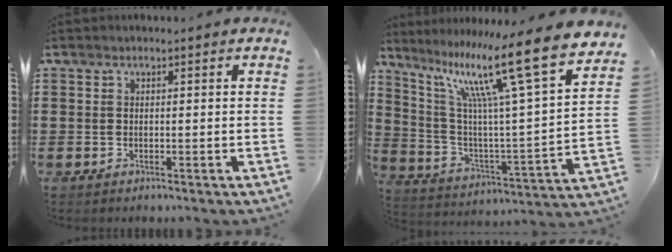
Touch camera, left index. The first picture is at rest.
{"total": 16.5, "force": [11.2, 1.1, 12.0], "torque": [-0.234, -0.074, 0.172]}